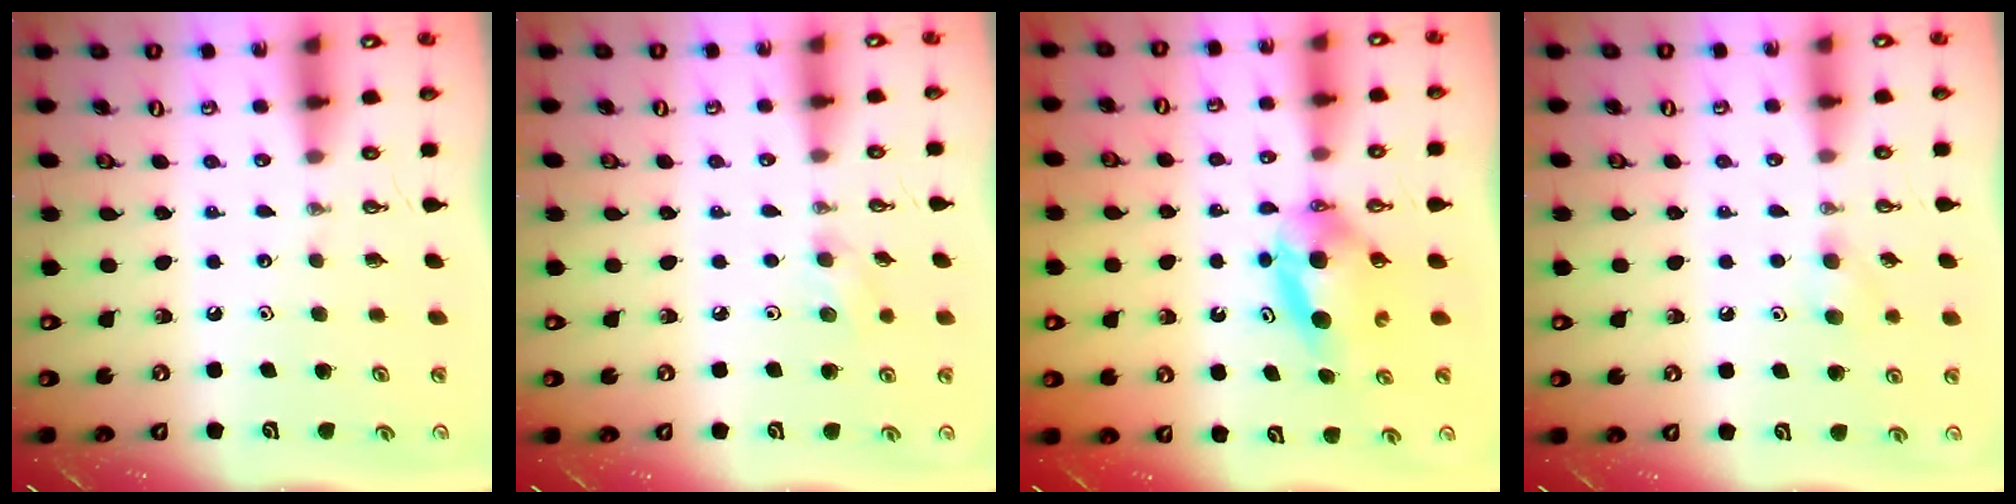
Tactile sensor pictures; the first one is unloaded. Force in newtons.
{"total": 6.1, "press": 5.8, "slide": 2.0}
{"total": 6.8, "press": 6.4, "slide": 2.5}
{"total": 4.7, "press": 4.5, "slide": 1.2}